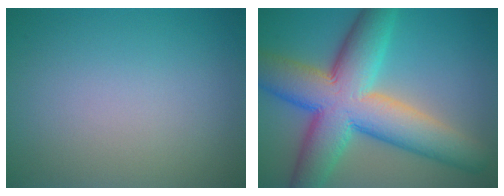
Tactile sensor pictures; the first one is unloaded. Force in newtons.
{"total": 12.5, "press": 12.5, "slide": 0.8}